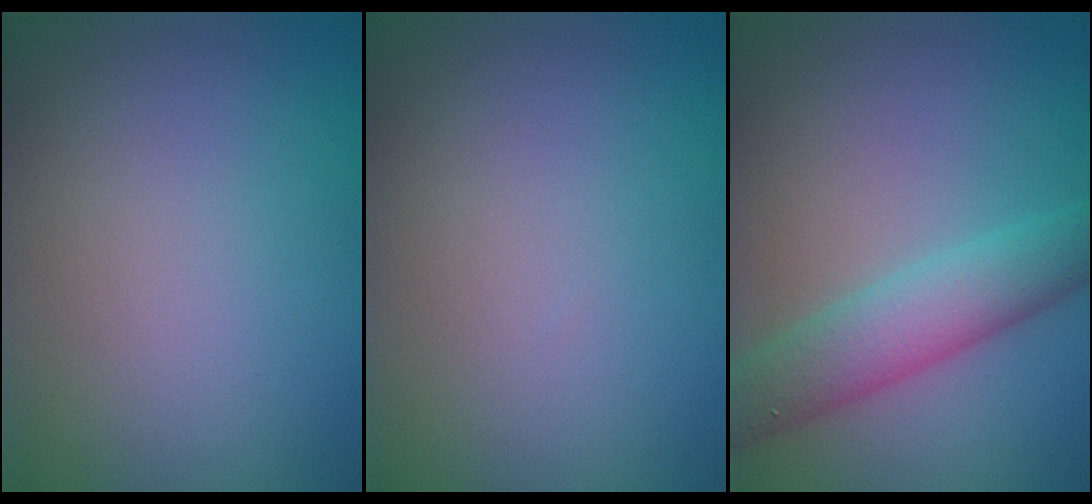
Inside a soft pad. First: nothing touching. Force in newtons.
{"total": 0.0}
{"total": 4.8, "press": 4.8, "slide": 0.1}